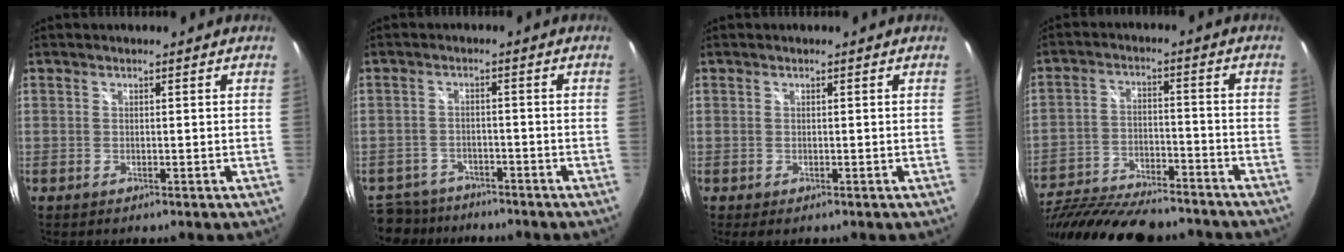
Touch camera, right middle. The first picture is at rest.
{"total": 10.2, "force": [-8.6, 4.9, 2.5], "torque": [-0.082, 0.000, -0.139]}
{"total": 0.6, "force": [-0.2, 0.3, 0.5], "torque": [-0.011, -0.004, -0.003]}
{"total": 25.0, "force": [-20.9, 7.1, 11.7], "torque": [-0.238, -0.035, -0.325]}